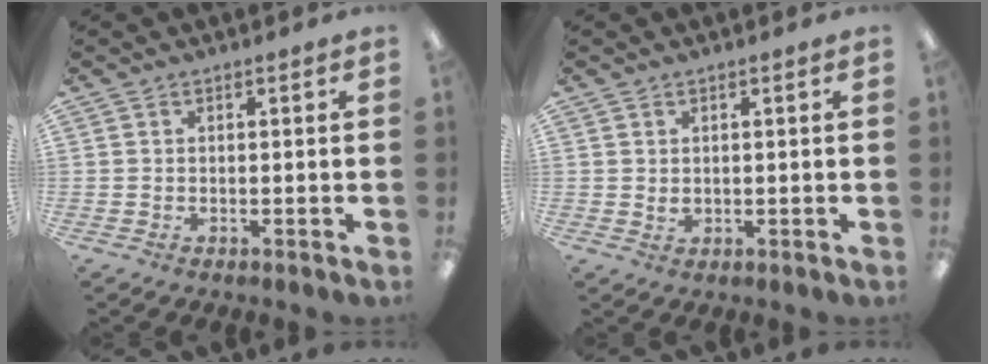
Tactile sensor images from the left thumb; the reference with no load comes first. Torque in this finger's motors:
{"motor_torque": [-0.11, 0.08, 0.02, -0.03, -0.01]}